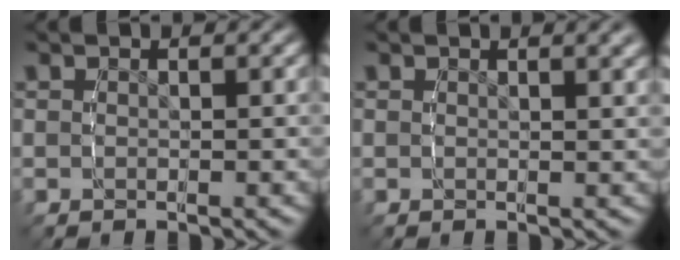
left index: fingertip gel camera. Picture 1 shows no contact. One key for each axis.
{"total": 2.3, "fx": 1.5, "fy": 0.6, "fz": 1.7, "tx": -0.018, "ty": 0.007, "tz": 0.019}